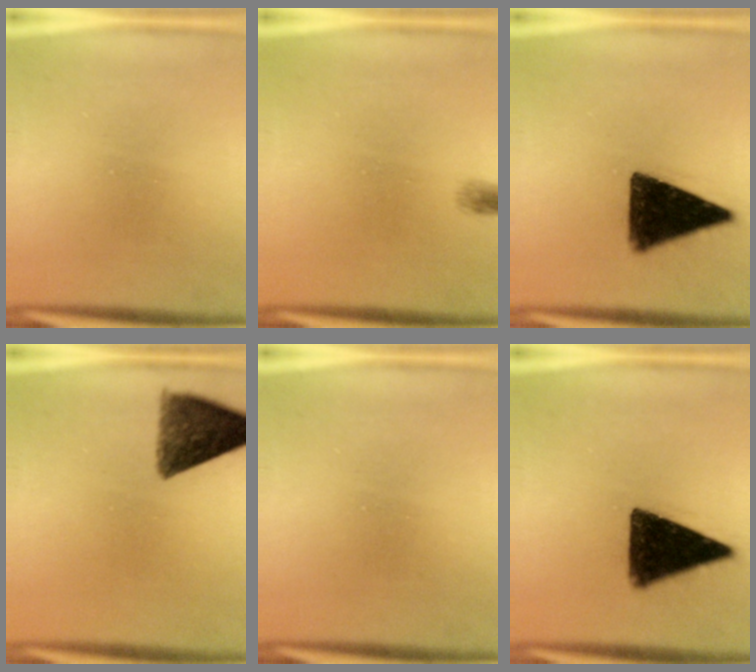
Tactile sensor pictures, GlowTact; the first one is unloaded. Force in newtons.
{"total": 0.6}
{"total": 13.0}
{"total": 10.0}
{"total": 0.0}
{"total": 12.9}